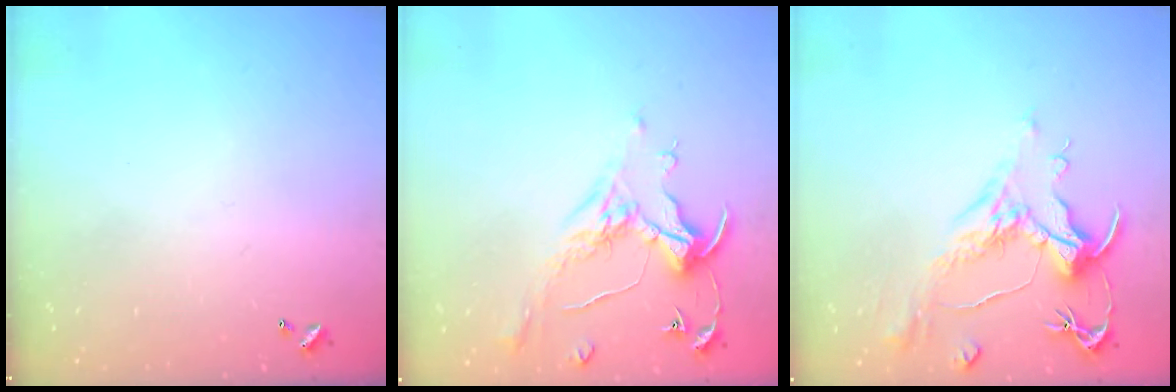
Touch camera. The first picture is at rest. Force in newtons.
{"total": 0.8, "press": 0.7, "slide": 0.5}
{"total": 1.6, "press": 0.8, "slide": 1.5}